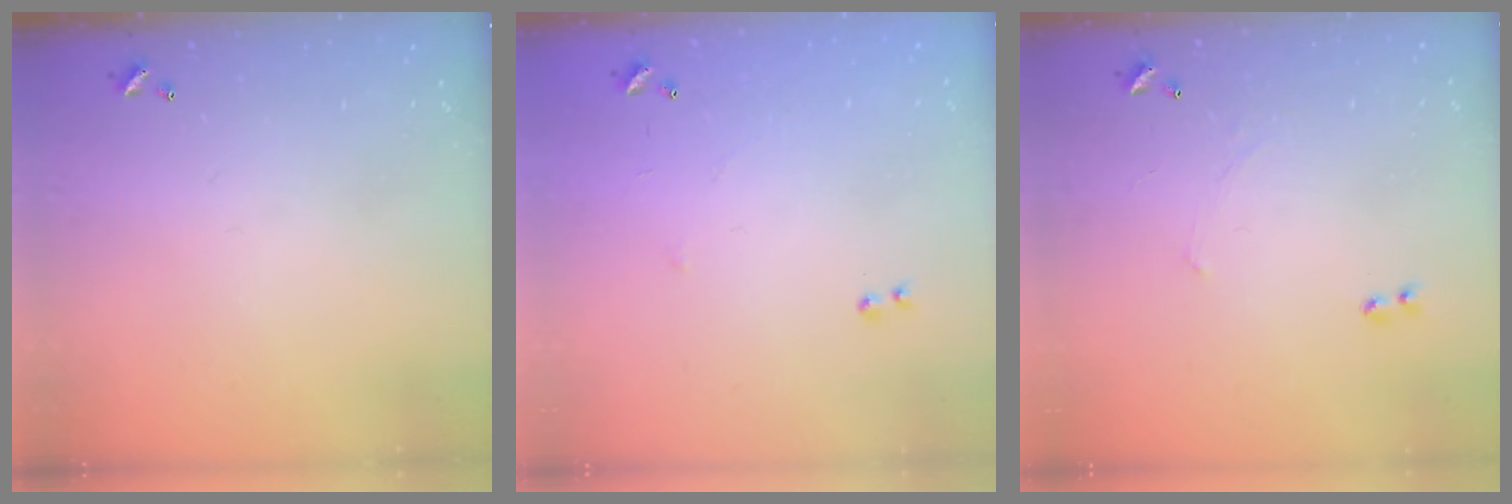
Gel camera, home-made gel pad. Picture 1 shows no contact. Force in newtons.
{"total": 6.5, "press": 6.5, "slide": 0.8}
{"total": 3.1, "press": 3.0, "slide": 0.5}